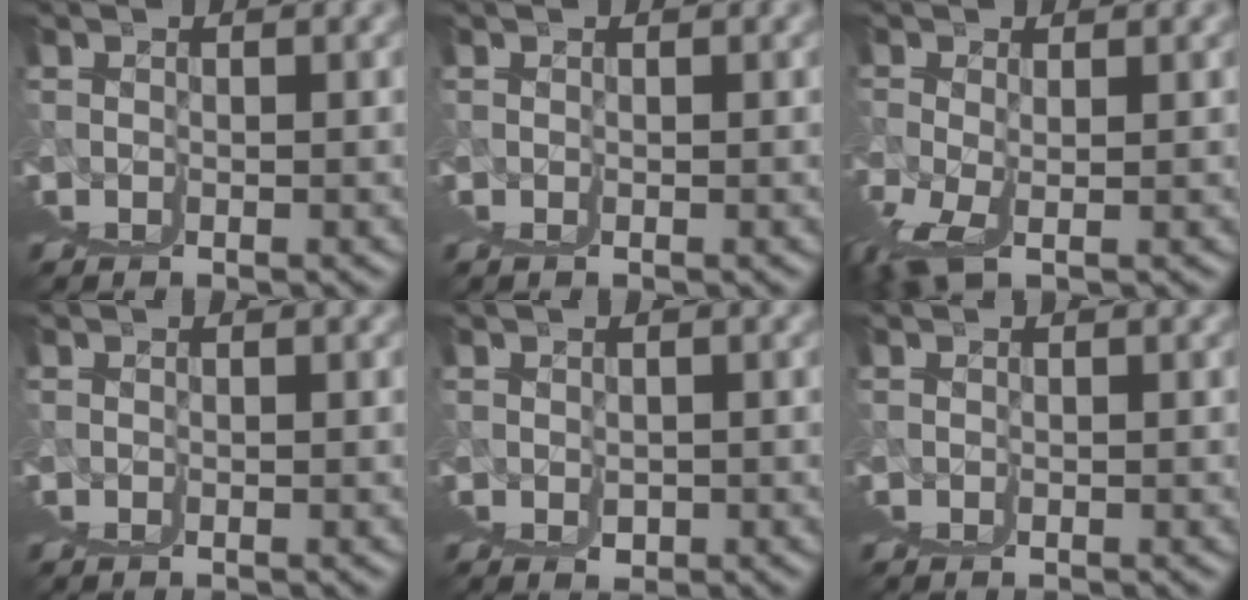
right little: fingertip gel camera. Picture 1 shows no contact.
{"total": 0.9, "force": [0.3, -0.7, -0.4], "torque": [0.012, 0.003, 0.004]}
{"total": 3.8, "force": [0.1, -3.7, 1.0], "torque": [-0.009, -0.009, 0.025]}
{"total": 0.0}
{"total": 1.6, "force": [0.5, 1.4, 0.6], "torque": [-0.010, -0.009, 0.013]}
{"total": 0.0}